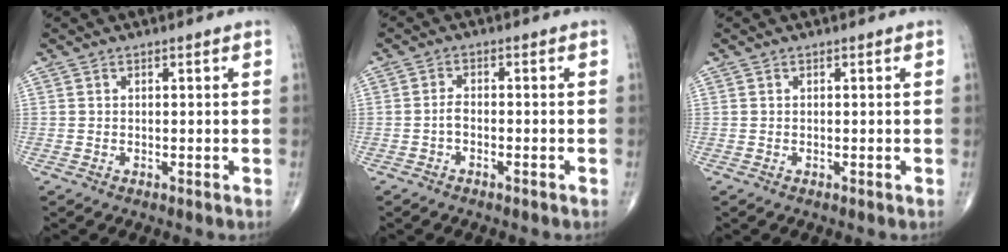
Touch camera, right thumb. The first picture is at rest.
{"total": 1.9, "force": [-0.9, 0.8, 1.5], "torque": [-0.032, 0.012, -0.021]}
{"total": 0.0}